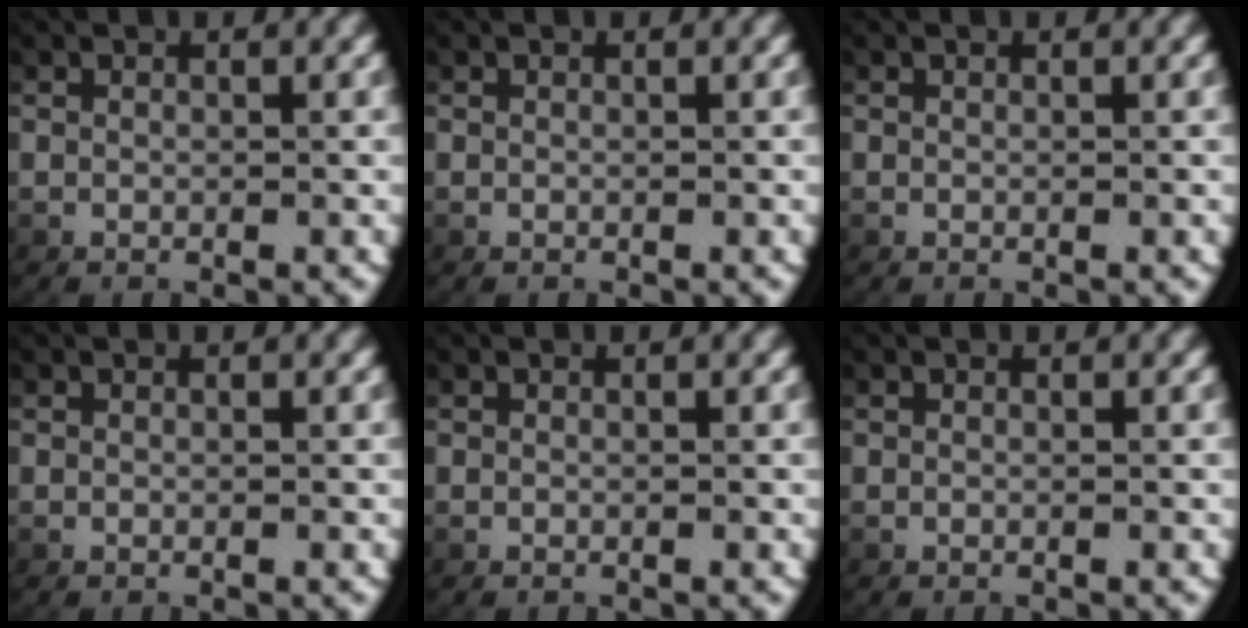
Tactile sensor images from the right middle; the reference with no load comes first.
{"total": 0.0}
{"total": 0.0}
{"total": 0.0}
{"total": 0.0}
{"total": 0.0}